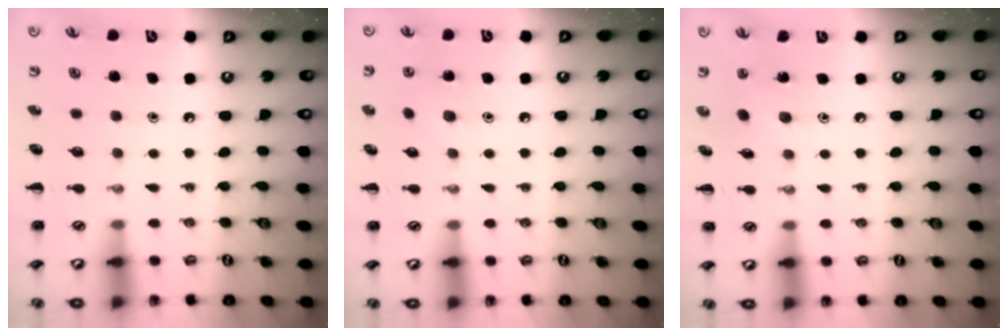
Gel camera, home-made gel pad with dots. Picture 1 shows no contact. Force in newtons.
{"total": 5.2, "press": 5.0, "slide": 1.4}
{"total": 3.1, "press": 3.0, "slide": 0.8}